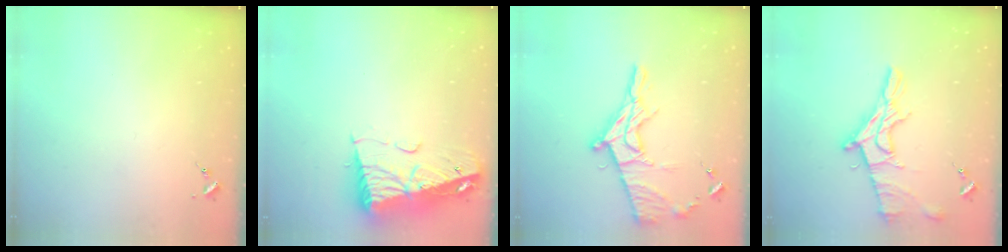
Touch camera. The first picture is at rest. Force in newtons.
{"total": 14.6, "press": 14.6, "slide": 1.6}
{"total": 16.9, "press": 16.8, "slide": 1.4}
{"total": 14.1, "press": 14.1, "slide": 1.3}